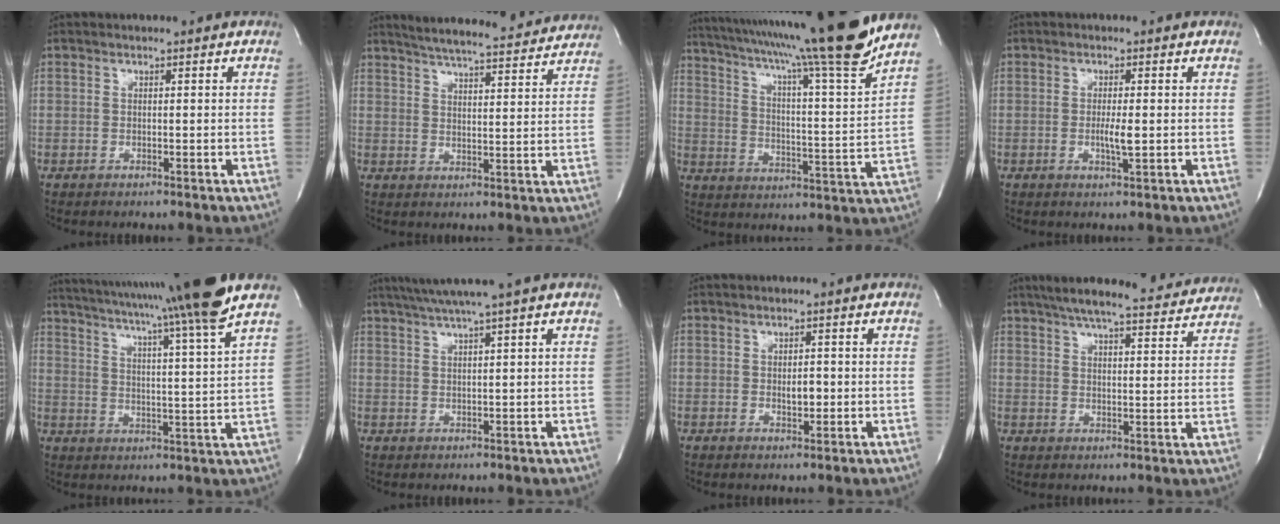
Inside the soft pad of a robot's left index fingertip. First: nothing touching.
{"total": 18.6, "force": [17.5, 1.6, 6.1], "torque": [-0.099, -0.010, 0.224]}
{"total": 23.1, "force": [19.4, -1.8, 12.5], "torque": [-0.210, -0.043, 0.276]}
{"total": 2.7, "force": [-0.4, 0.3, 2.7], "torque": [-0.054, -0.006, -0.006]}
{"total": 20.1, "force": [16.6, -2.9, 10.9], "torque": [-0.187, -0.043, 0.230]}
{"total": 6.8, "force": [5.1, -1.6, 4.2], "torque": [-0.070, 0.019, 0.082]}
{"total": 2.2, "force": [-0.2, 1.0, 1.9], "torque": [-0.033, -0.002, -0.001]}
{"total": 19.4, "force": [17.6, 2.5, 7.9], "torque": [-0.126, 0.001, 0.225]}